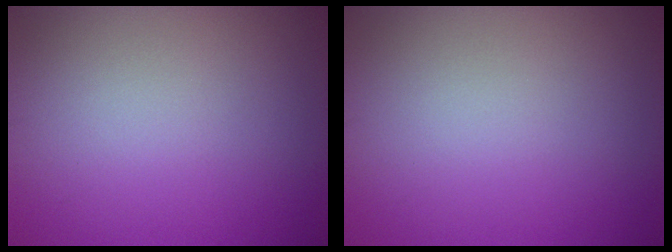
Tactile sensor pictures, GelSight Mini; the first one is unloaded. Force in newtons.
{"total": 0.0}